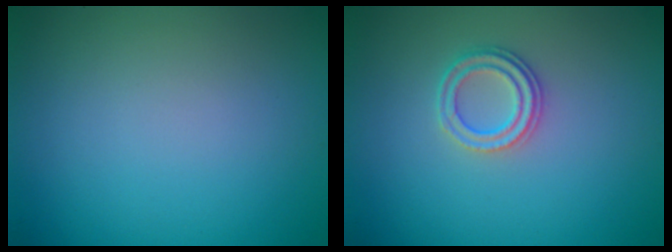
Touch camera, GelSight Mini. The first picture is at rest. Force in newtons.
{"total": 2.3, "press": 2.2, "slide": 0.8}